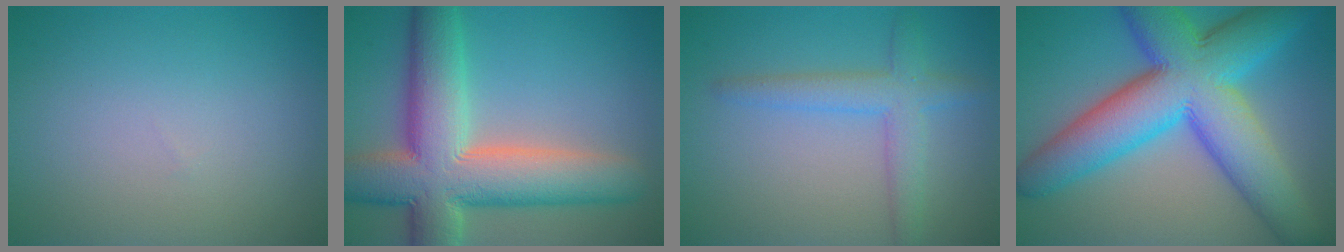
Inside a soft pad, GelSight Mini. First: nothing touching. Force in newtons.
{"total": 12.0, "press": 12.0, "slide": 1.0}
{"total": 3.6, "press": 3.6, "slide": 0.0}
{"total": 13.5, "press": 13.5, "slide": 0.0}